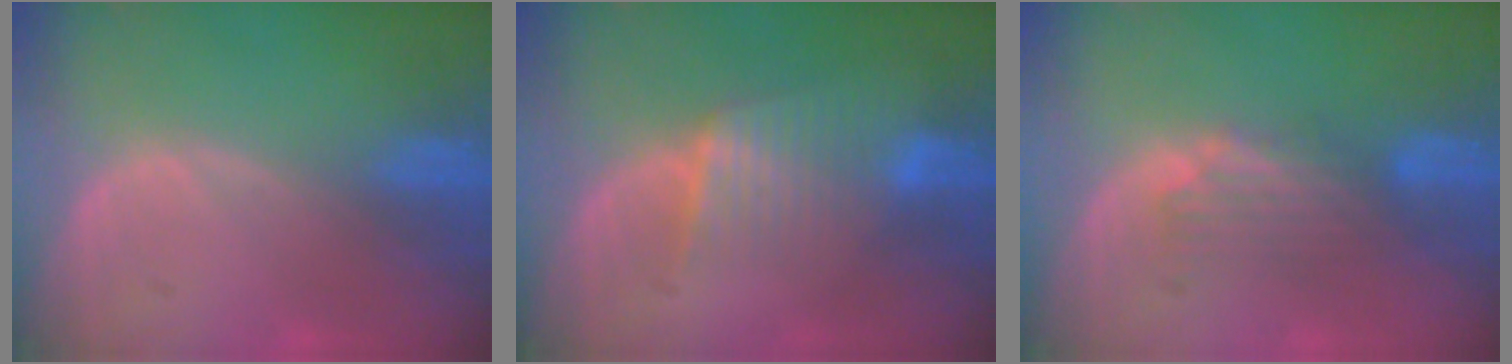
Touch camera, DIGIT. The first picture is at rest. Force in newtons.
{"total": 6.4, "press": 5.9, "slide": 2.5}
{"total": 4.4, "press": 3.8, "slide": 2.2}